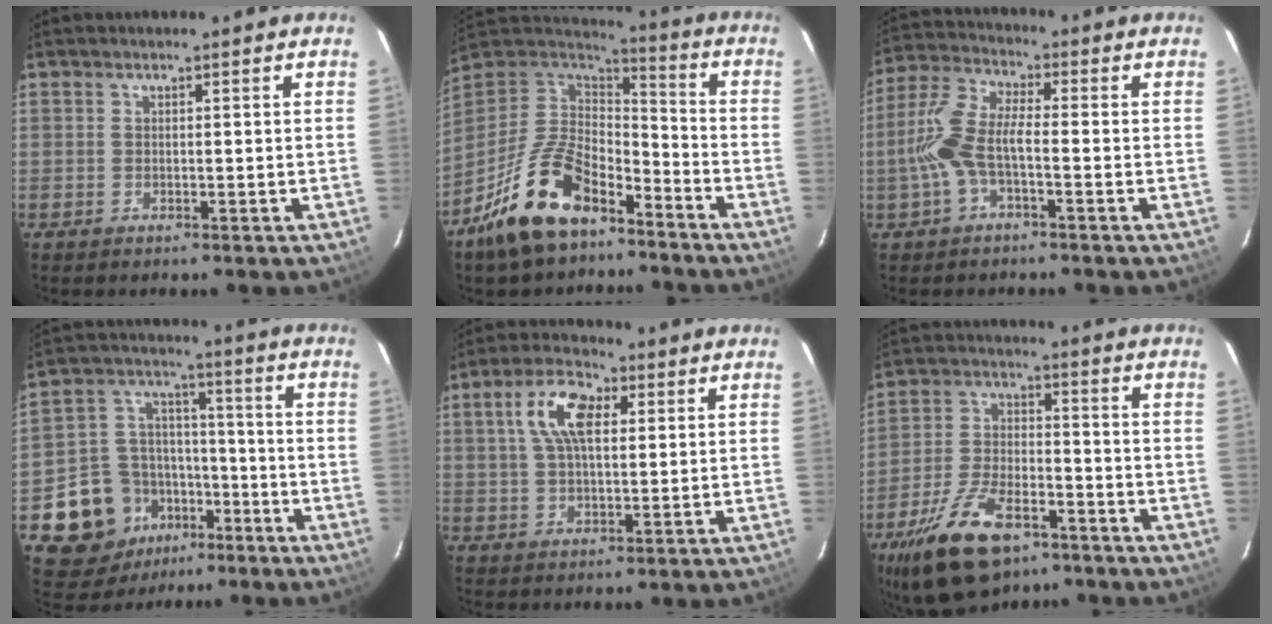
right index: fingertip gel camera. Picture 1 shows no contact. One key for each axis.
{"total": 18.8, "fx": -11.7, "fy": 9.2, "fz": 11.4, "tx": -0.242, "ty": 0.004, "tz": -0.211}
{"total": 8.7, "fx": -2.2, "fy": 2.7, "fz": 7.9, "tx": -0.186, "ty": 0.012, "tz": -0.046}
{"total": 14.4, "fx": -7.5, "fy": 11.2, "fz": 5.1, "tx": -0.129, "ty": 0.045, "tz": -0.105}
{"total": 9.3, "fx": 2.8, "fy": 4.6, "fz": 7.6, "tx": -0.145, "ty": 0.024, "tz": 0.049}
{"total": 16.6, "fx": -10.5, "fy": 7.8, "fz": 10.1, "tx": -0.215, "ty": -0.014, "tz": -0.181}